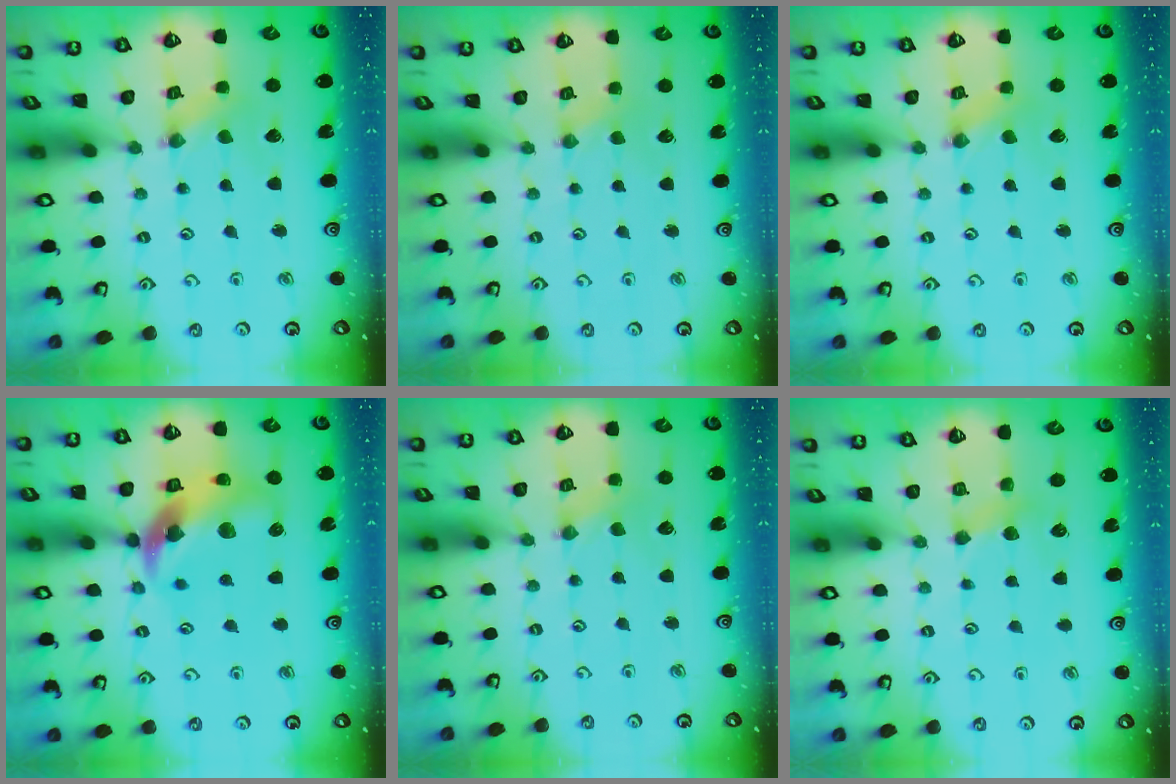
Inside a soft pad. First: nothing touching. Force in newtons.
{"total": 0.0}
{"total": 0.0}
{"total": 14.9, "press": 14.8, "slide": 2.2}
{"total": 0.0}
{"total": 3.9, "press": 3.9, "slide": 0.6}